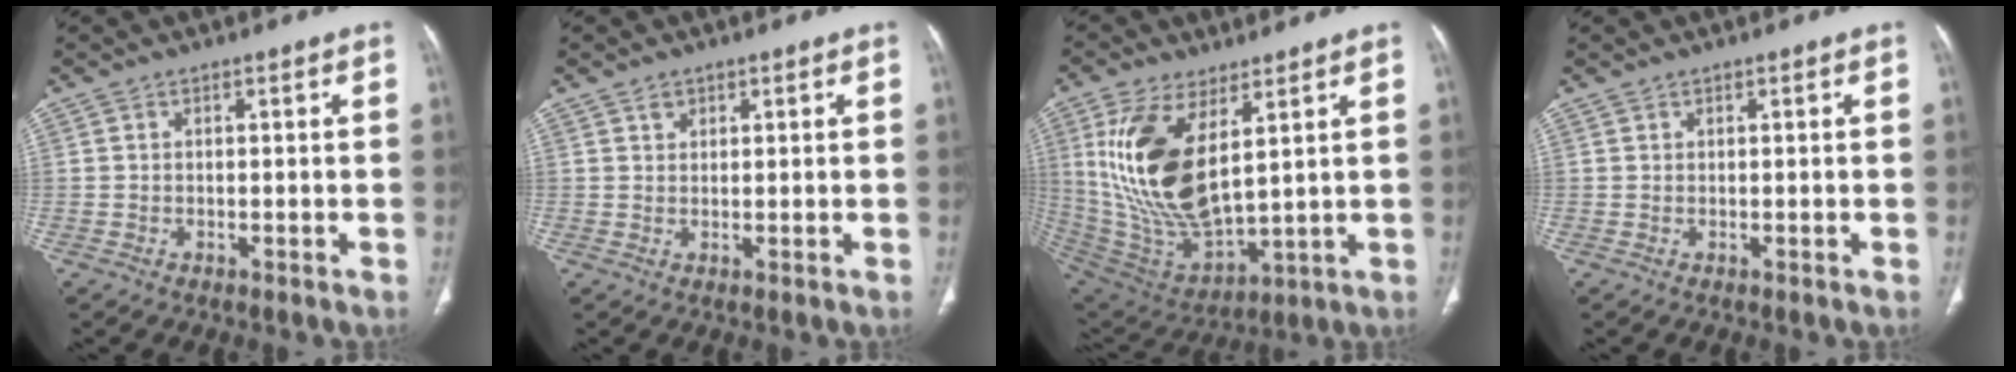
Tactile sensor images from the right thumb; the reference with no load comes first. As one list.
[{"total": 1.4, "force": [0.8, 1.1, 0.3], "torque": [0.007, -0.003, 0.012]}, {"total": 19.5, "force": [5.9, 8.9, 16.2], "torque": [-0.318, -0.028, 0.132]}, {"total": 0.0}]